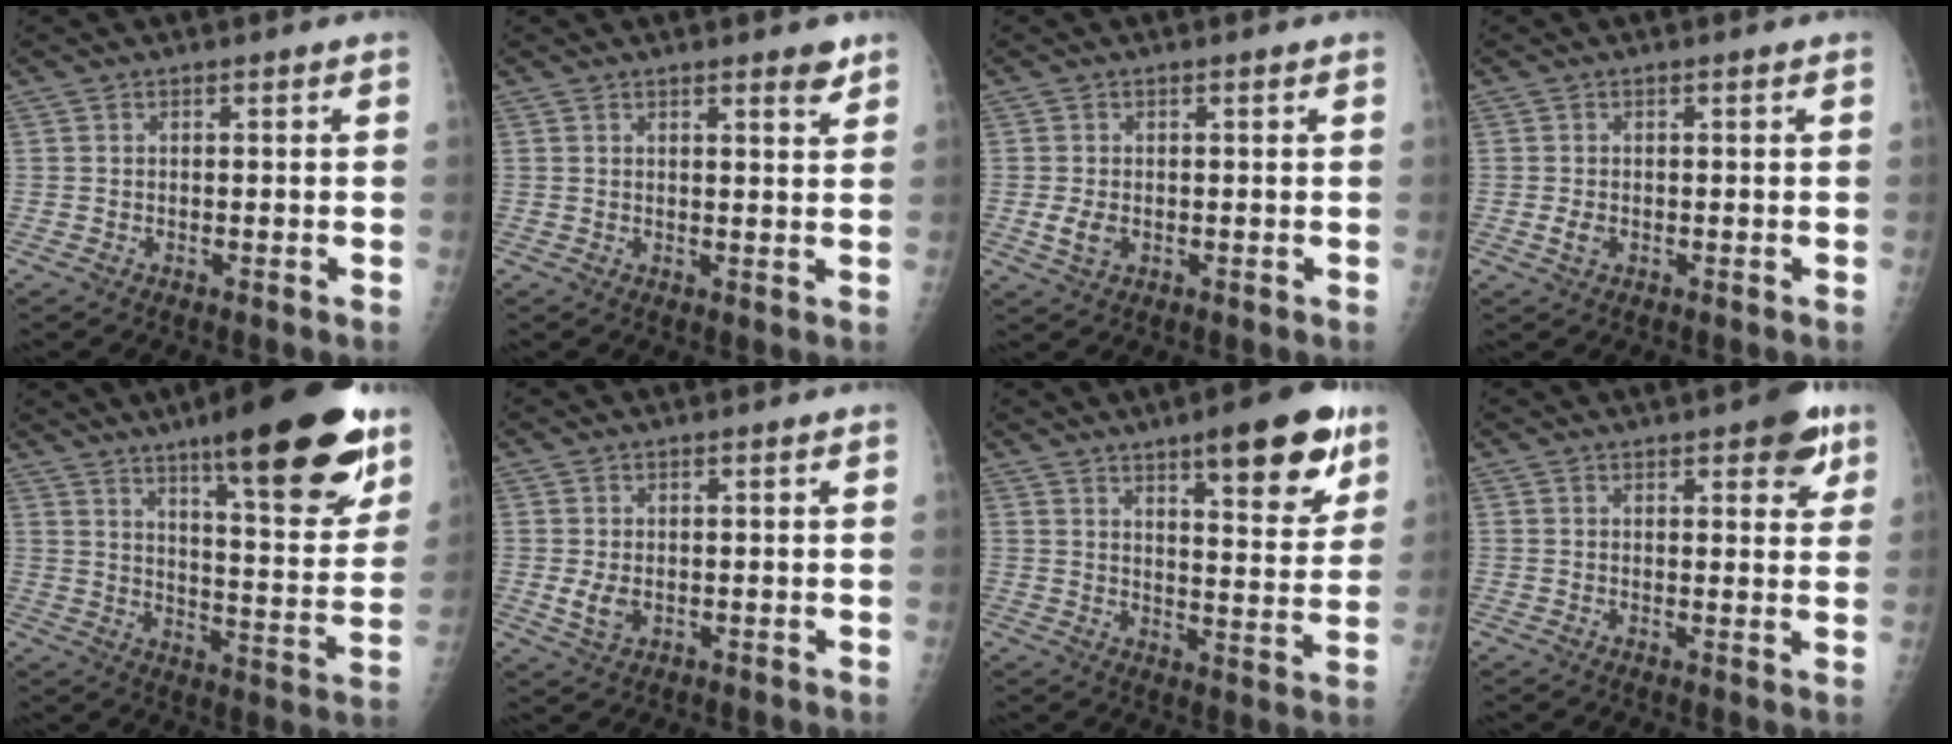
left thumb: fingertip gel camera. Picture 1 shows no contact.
{"total": 3.0, "force": [2.2, 0.6, 1.9], "torque": [-0.019, -0.015, 0.028]}
{"total": 2.8, "force": [-0.3, 1.7, 2.2], "torque": [-0.045, -0.006, -0.003]}
{"total": 1.7, "force": [-0.2, 1.1, 1.3], "torque": [-0.023, -0.002, -0.004]}
{"total": 23.9, "force": [14.7, 5.3, 18.0], "torque": [-0.229, -0.067, 0.219]}
{"total": 3.3, "force": [0.1, 1.9, 2.6], "torque": [-0.047, -0.009, 0.009]}
{"total": 15.5, "force": [9.2, 4.2, 11.8], "torque": [-0.128, -0.047, 0.130]}
{"total": 6.7, "force": [3.7, 2.6, 4.9], "torque": [-0.037, -0.013, 0.039]}